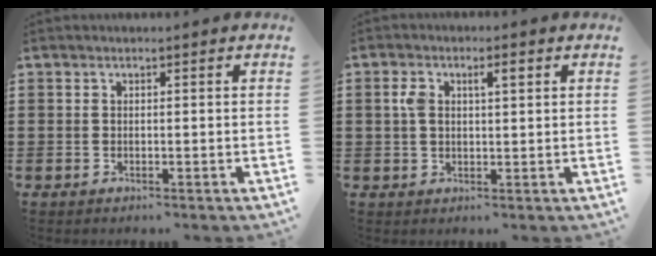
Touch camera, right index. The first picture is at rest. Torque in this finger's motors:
{"motor_torque": [0.18, -0.06, 0.09, 0.07]}